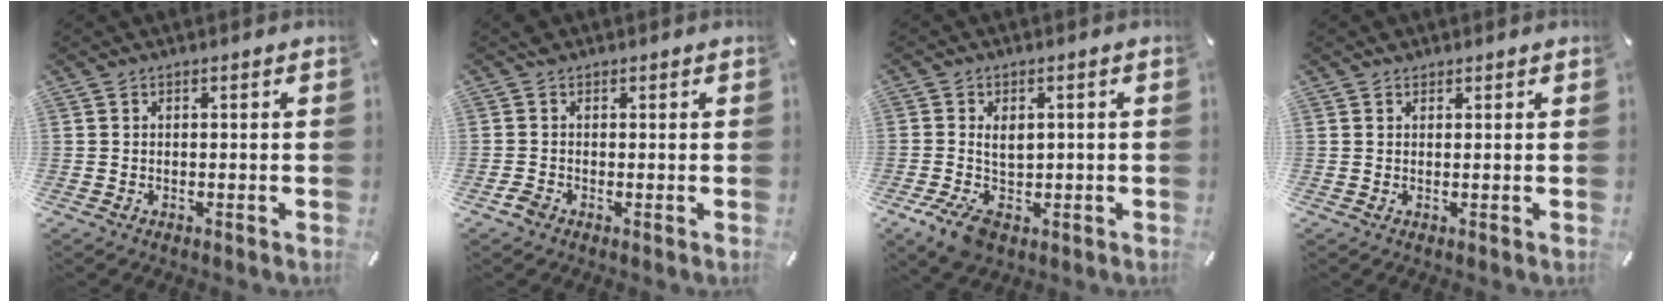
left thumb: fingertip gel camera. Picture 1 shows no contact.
{"total": 2.5, "force": [0.3, 2.4, 0.7], "torque": [-0.013, 0.006, 0.007]}
{"total": 7.8, "force": [-0.3, 5.7, 5.2], "torque": [-0.089, 0.000, -0.006]}
{"total": 1.3, "force": [1.0, 0.9, 0.0], "torque": [0.008, -0.001, 0.016]}